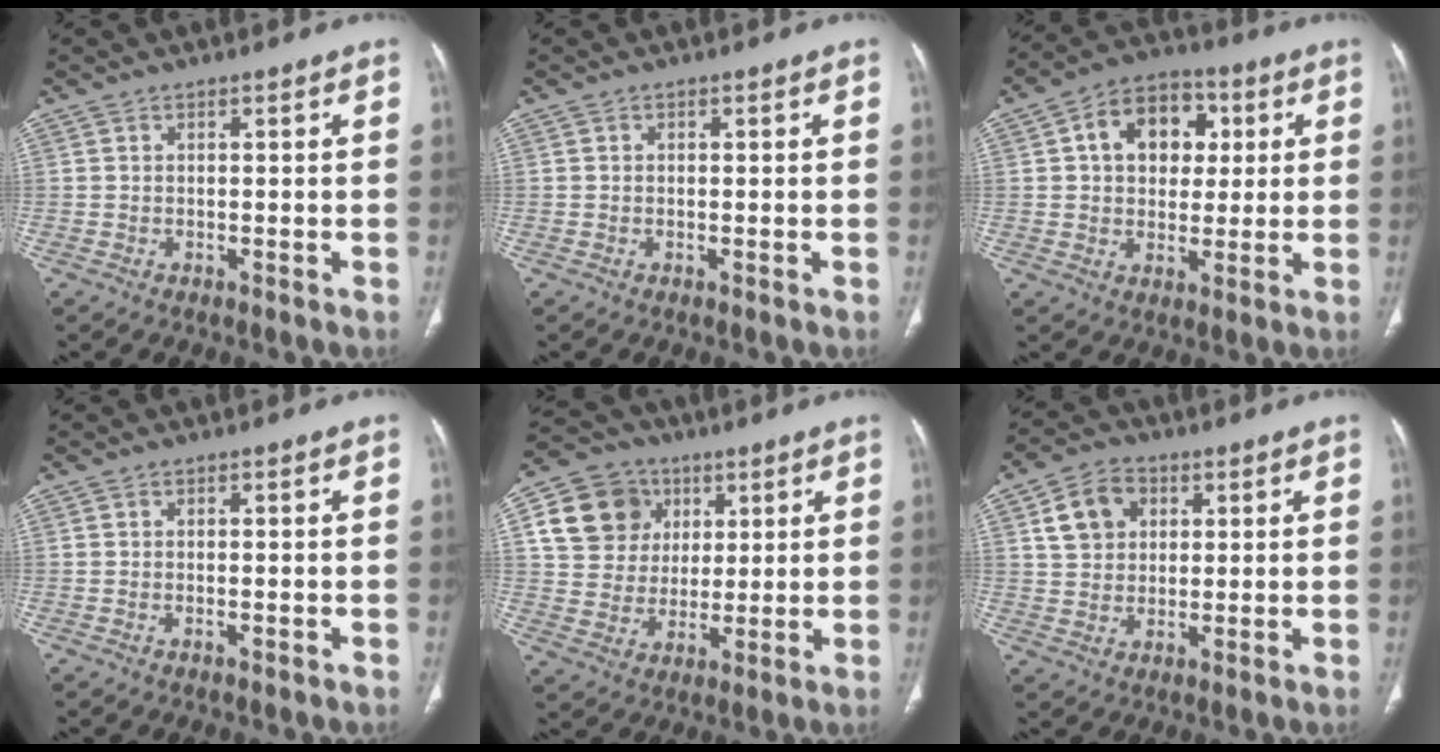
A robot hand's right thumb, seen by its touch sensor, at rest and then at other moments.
{"total": 0.0}
{"total": 12.7, "force": [3.1, 9.3, 8.1], "torque": [-0.086, 0.006, 0.043]}
{"total": 1.0, "force": [-0.4, 0.3, 0.8], "torque": [-0.016, 0.003, -0.005]}
{"total": 13.6, "force": [4.7, 11.9, 4.8], "torque": [-0.065, 0.006, 0.086]}
{"total": 8.2, "force": [2.8, 6.5, 4.2], "torque": [-0.052, 0.001, 0.048]}